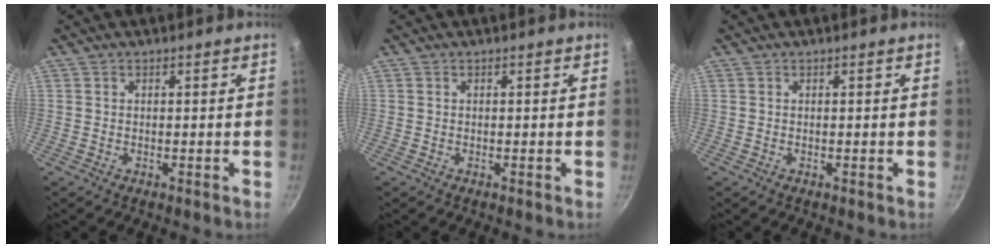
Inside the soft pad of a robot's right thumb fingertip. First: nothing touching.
{"total": 0.0}
{"total": 0.0}